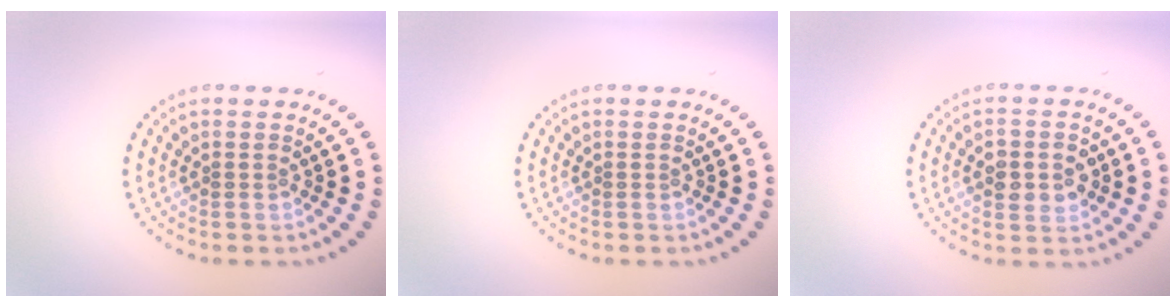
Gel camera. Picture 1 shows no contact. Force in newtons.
{"total": 0.0}
{"total": 3.5, "press": 3.5, "slide": 0.2}